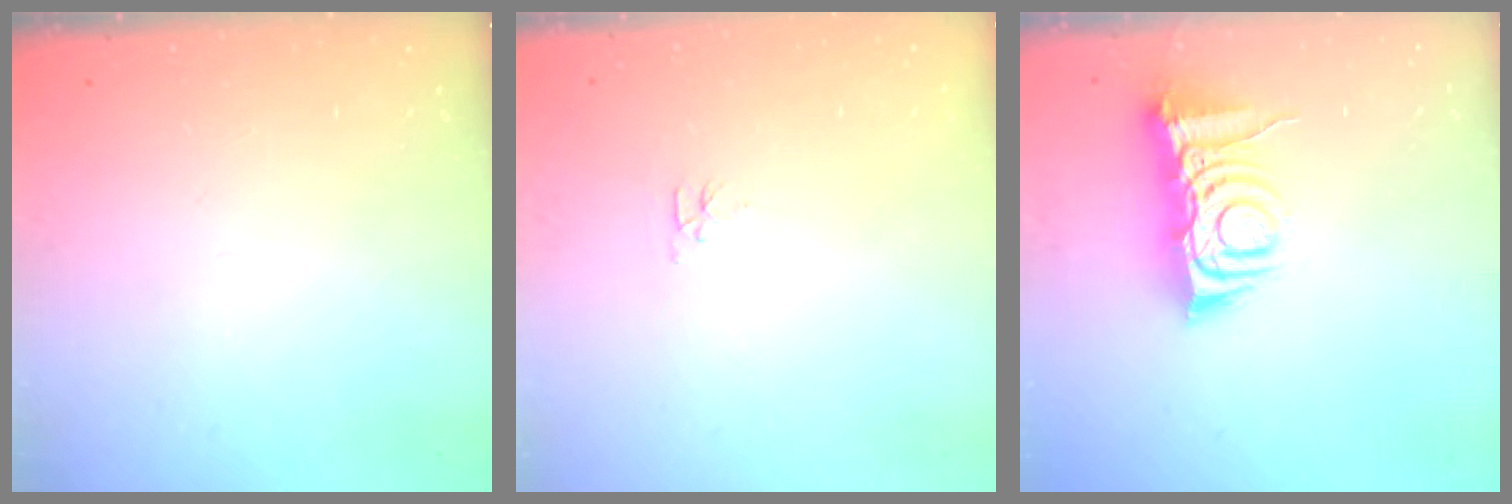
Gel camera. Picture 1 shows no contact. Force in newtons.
{"total": 2.8, "press": 2.7, "slide": 0.4}
{"total": 8.9, "press": 8.9, "slide": 1.1}